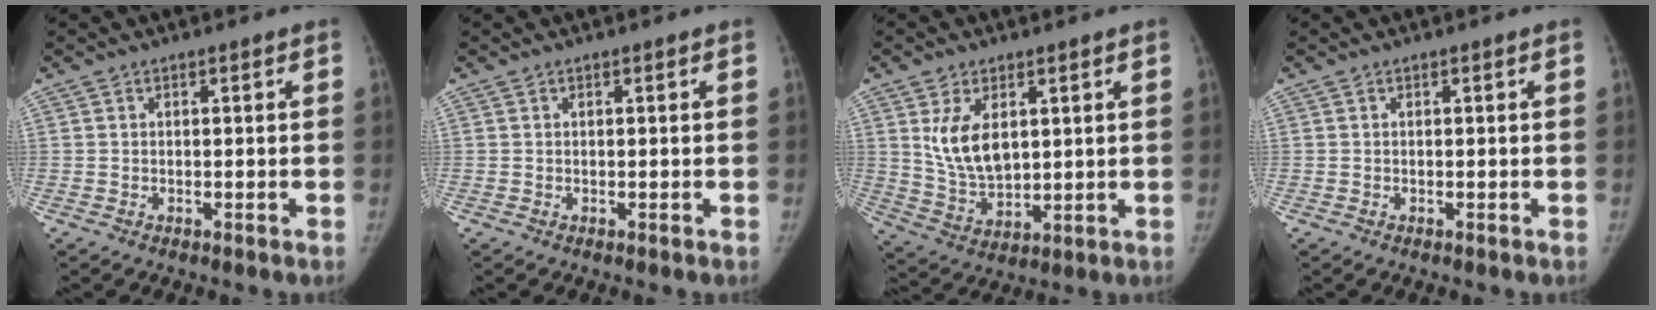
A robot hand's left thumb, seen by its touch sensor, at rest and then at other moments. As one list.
[{"total": 0.0}, {"total": 9.9, "force": [3.0, 6.0, 7.3], "torque": [-0.112, -0.019, 0.072]}, {"total": 0.0}]